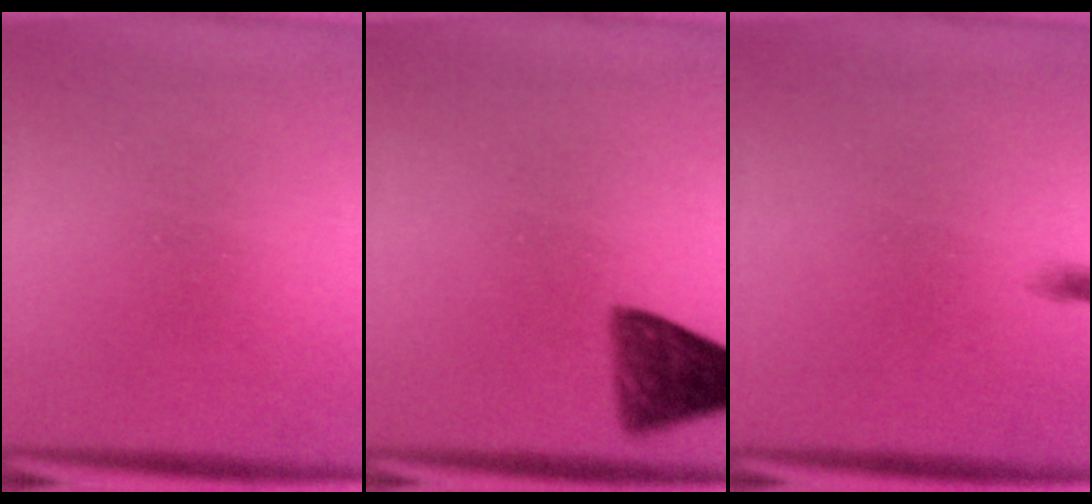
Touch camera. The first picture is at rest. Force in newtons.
{"total": 6.4}
{"total": 0.6}